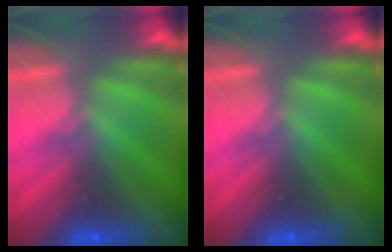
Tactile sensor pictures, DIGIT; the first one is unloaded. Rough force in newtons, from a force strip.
{"total": 0.0}